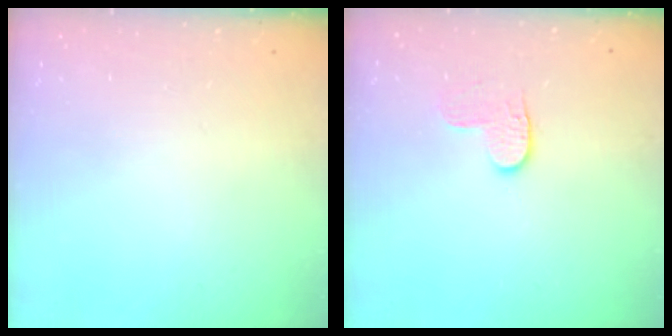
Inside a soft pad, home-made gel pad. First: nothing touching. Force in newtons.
{"total": 4.0, "press": 4.0, "slide": 0.5}